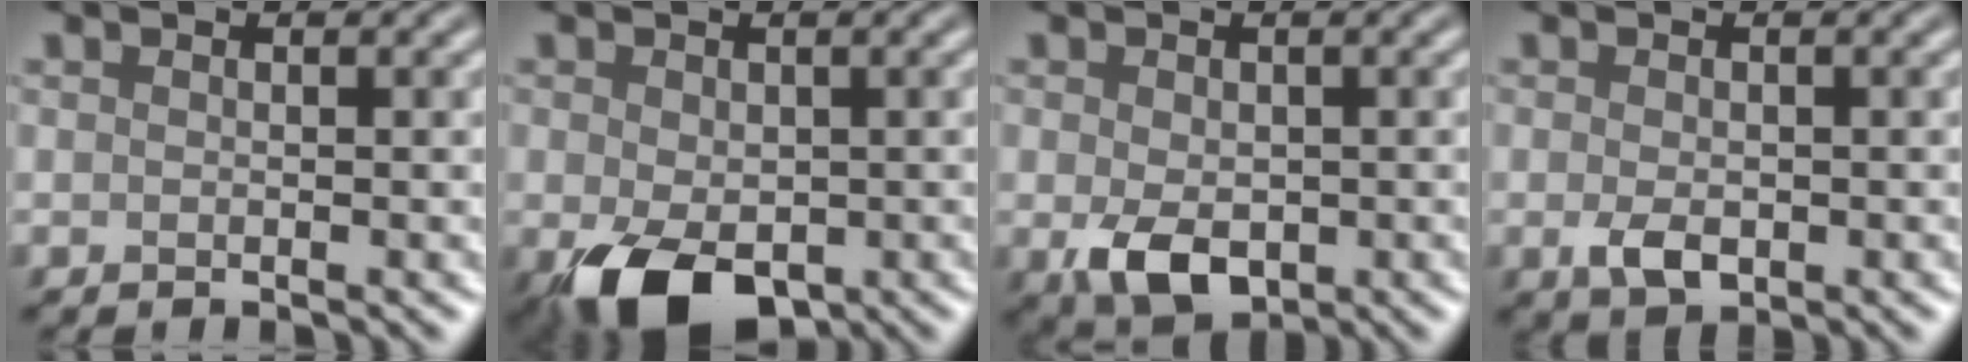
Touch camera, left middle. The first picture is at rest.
{"total": 8.1, "force": [-3.1, 5.0, 5.6], "torque": [-0.118, -0.033, -0.042]}
{"total": 5.0, "force": [-1.2, 3.3, 3.6], "torque": [-0.070, -0.018, -0.015]}
{"total": 2.6, "force": [-0.7, 1.6, 2.0], "torque": [-0.040, -0.005, -0.010]}